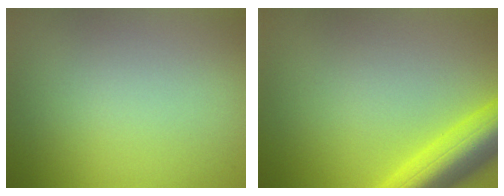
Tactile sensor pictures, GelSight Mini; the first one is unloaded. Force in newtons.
{"total": 6.6, "press": 6.5, "slide": 0.5}